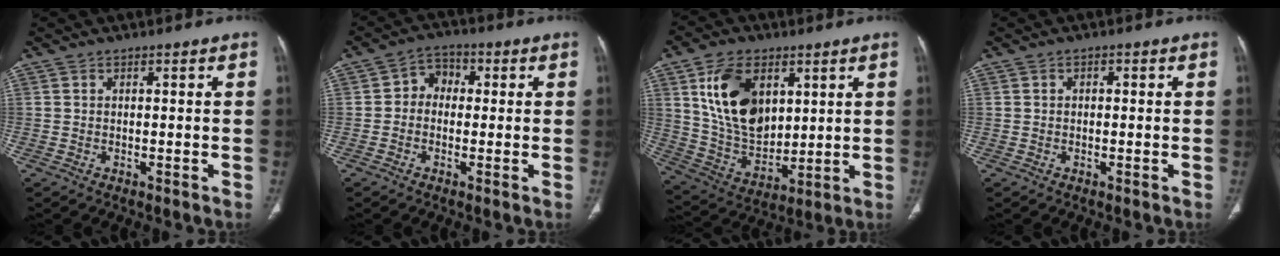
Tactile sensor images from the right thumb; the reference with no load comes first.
{"total": 5.0, "force": [0.1, 4.2, 2.8], "torque": [-0.023, 0.019, -0.012]}
{"total": 16.7, "force": [5.7, 10.6, 11.5], "torque": [-0.180, -0.027, 0.123]}
{"total": 0.7, "force": [0.1, 0.5, 0.5], "torque": [-0.001, 0.003, -0.004]}